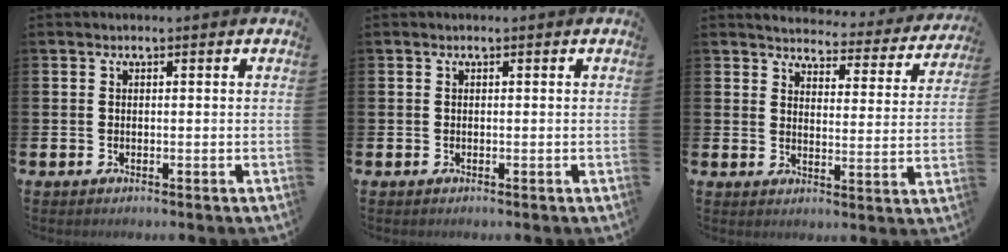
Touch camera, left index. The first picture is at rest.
{"total": 0.0}
{"total": 3.4, "force": [3.3, 0.7, 0.6], "torque": [-0.019, -0.038, 0.047]}